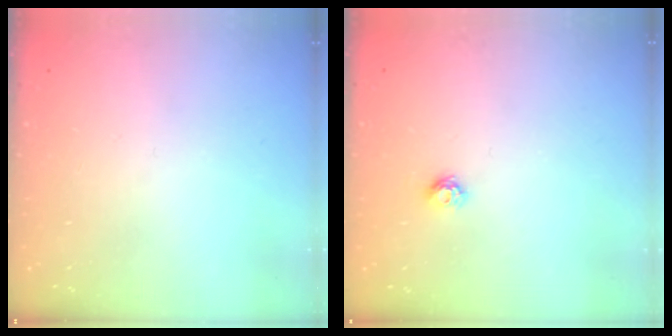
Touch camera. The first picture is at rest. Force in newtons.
{"total": 4.6, "press": 4.5, "slide": 0.6}